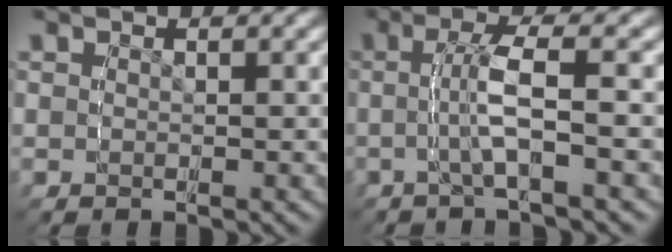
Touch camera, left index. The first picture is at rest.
{"total": 3.3, "force": [0.0, -0.1, 3.3], "torque": [-0.065, 0.013, -0.006]}